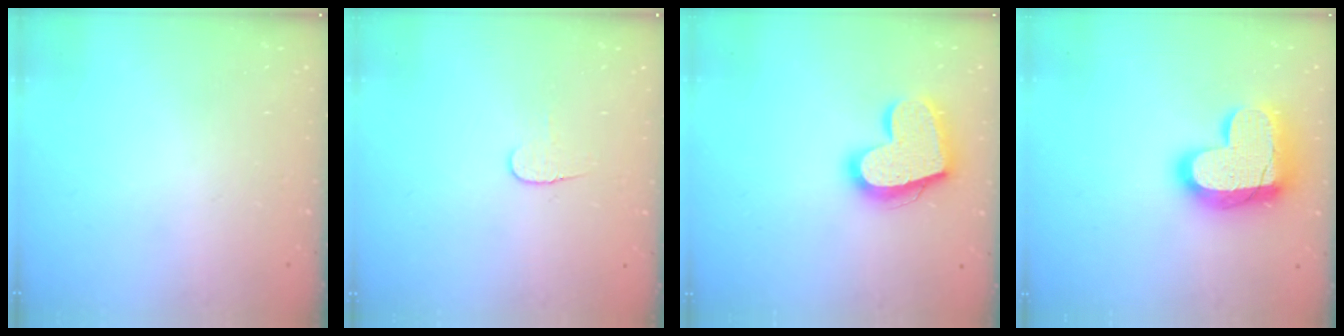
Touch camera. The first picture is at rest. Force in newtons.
{"total": 4.5, "press": 4.5, "slide": 0.5}
{"total": 18.7, "press": 18.6, "slide": 1.4}
{"total": 19.3, "press": 19.2, "slide": 1.5}